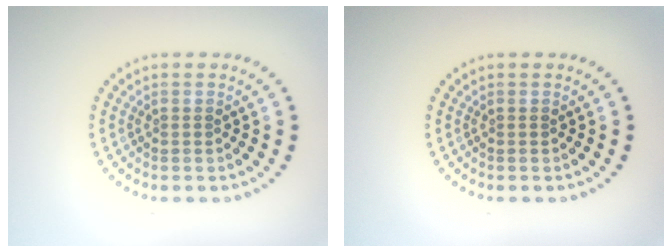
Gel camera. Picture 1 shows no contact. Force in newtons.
{"total": 0.0}